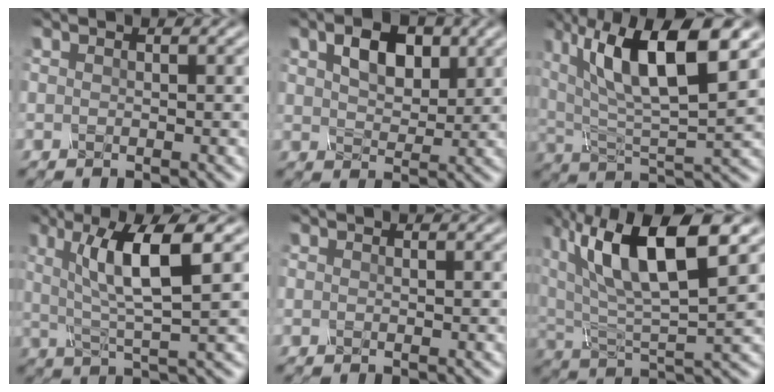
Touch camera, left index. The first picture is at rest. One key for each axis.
{"total": 4.5, "fx": 1.5, "fy": 2.7, "fz": 3.3, "tx": -0.064, "ty": 0.003, "tz": 0.022}
{"total": 11.0, "fx": 4.7, "fy": 3.6, "fz": 9.3, "tx": -0.166, "ty": 0.004, "tz": 0.079}
{"total": 7.1, "fx": 1.9, "fy": 1.4, "fz": 6.7, "tx": -0.115, "ty": 0.002, "tz": 0.031}
{"total": 0.0}
{"total": 10.7, "fx": 4.4, "fy": 3.8, "fz": 9.0, "tx": -0.169, "ty": 0.008, "tz": 0.074}